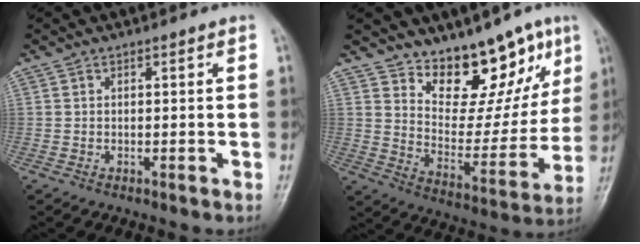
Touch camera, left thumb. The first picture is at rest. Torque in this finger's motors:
{"motor_torque": [0.51, 0.46, -0.15, -0.48, 0.07]}